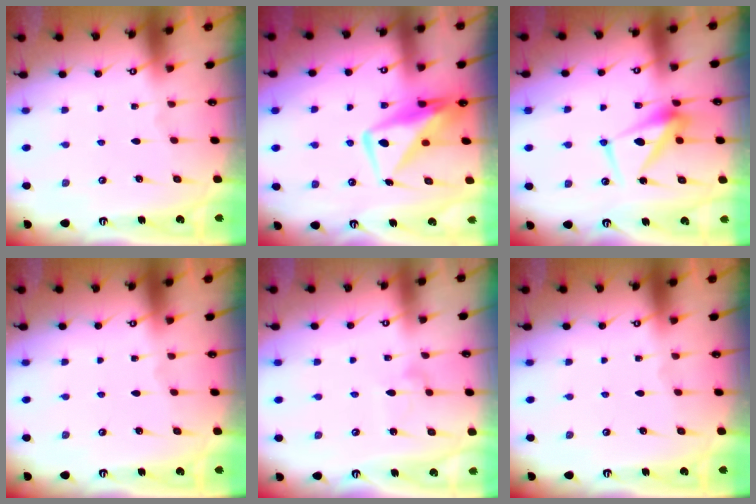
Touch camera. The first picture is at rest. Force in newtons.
{"total": 11.1, "press": 11.1, "slide": 1.0}
{"total": 11.2, "press": 11.2, "slide": 0.7}
{"total": 0.0}
{"total": 4.6, "press": 4.6, "slide": 0.4}
{"total": 0.0}